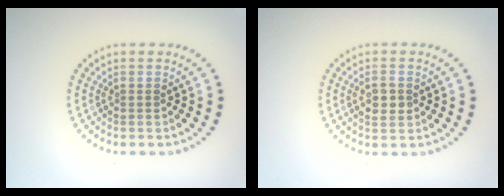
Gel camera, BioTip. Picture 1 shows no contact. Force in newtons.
{"total": 2.1, "press": 2.1, "slide": 0.2}